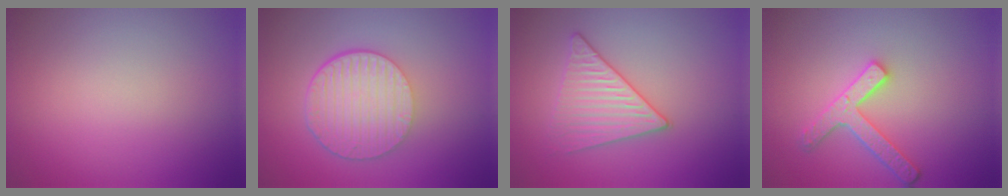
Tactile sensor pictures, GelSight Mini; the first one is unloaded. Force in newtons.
{"total": 6.7, "press": 4.4, "slide": 5.0}
{"total": 3.2, "press": 3.2, "slide": 0.3}
{"total": 3.6, "press": 3.1, "slide": 1.8}